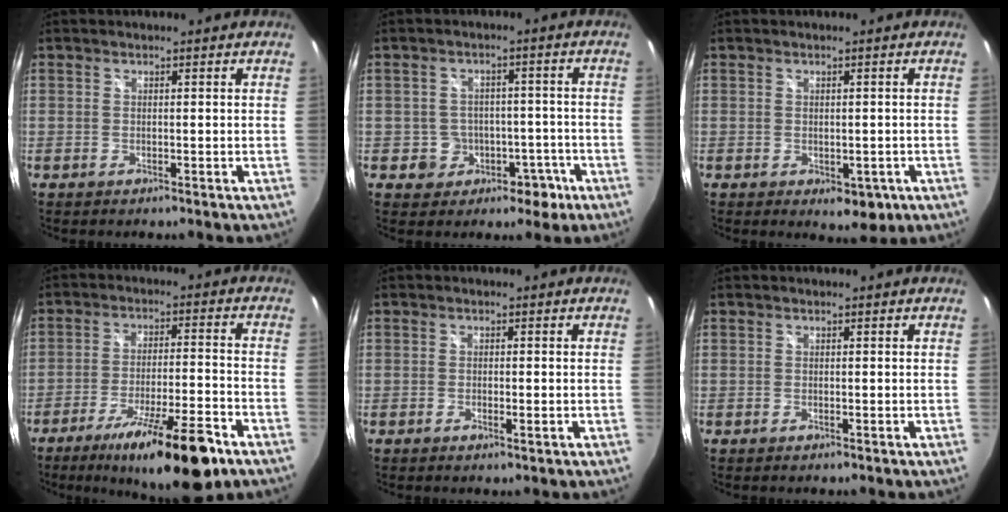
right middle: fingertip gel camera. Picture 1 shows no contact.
{"total": 7.5, "force": [-3.3, 6.5, 1.6], "torque": [-0.034, 0.030, -0.024]}
{"total": 4.3, "force": [-1.5, 2.7, 2.9], "torque": [-0.041, -0.013, -0.016]}
{"total": 16.9, "force": [-11.3, 2.7, 12.3], "torque": [-0.210, -0.025, -0.176]}
{"total": 1.5, "force": [-0.6, 0.5, 1.3], "torque": [-0.024, -0.002, -0.010]}
{"total": 0.0}